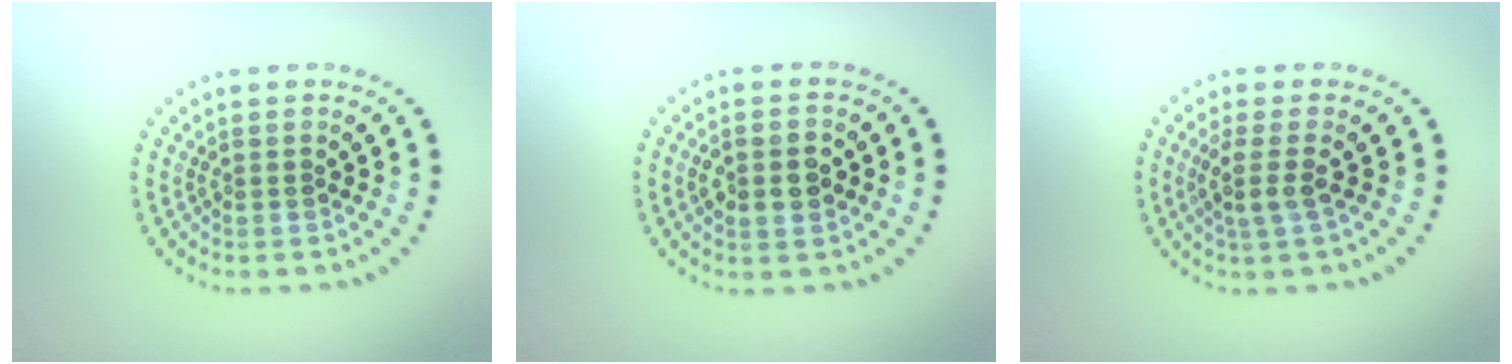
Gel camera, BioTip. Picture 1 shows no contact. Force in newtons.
{"total": 2.7, "press": 2.7, "slide": 0.1}
{"total": 2.3, "press": 1.8, "slide": 1.5}